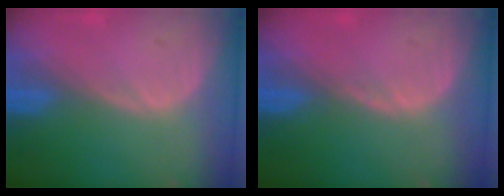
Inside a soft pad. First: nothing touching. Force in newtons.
{"total": 0.5, "press": 0.5, "slide": 0.2}